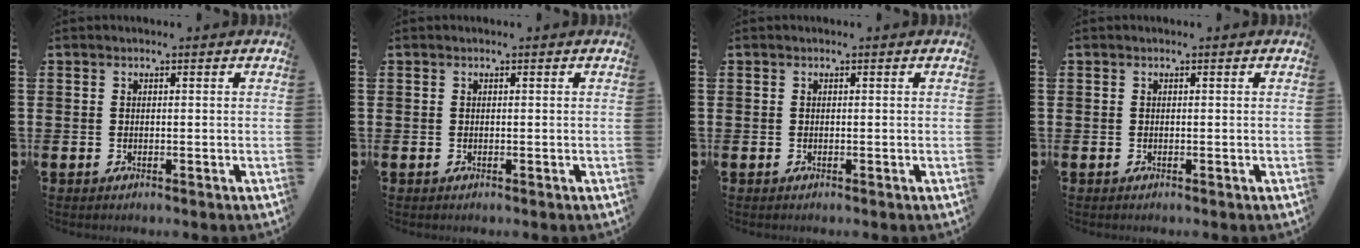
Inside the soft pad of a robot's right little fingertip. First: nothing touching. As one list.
[{"total": 0.0}, {"total": 0.0}, {"total": 0.0}]